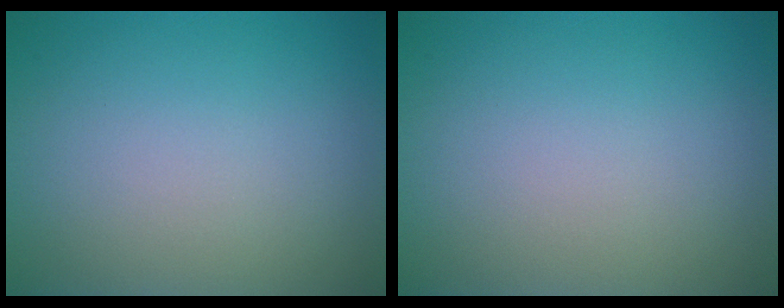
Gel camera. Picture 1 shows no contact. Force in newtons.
{"total": 0.0}